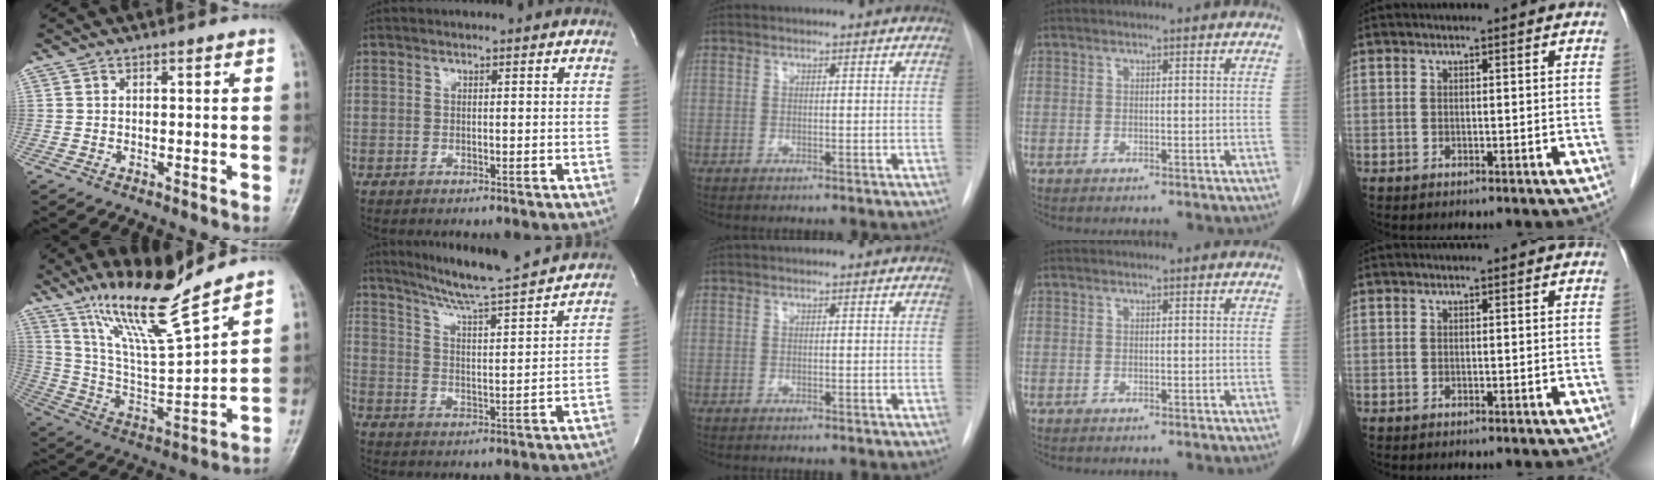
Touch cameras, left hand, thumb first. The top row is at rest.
{"thumb": {"total": 16.0, "force": [12.5, 0.8, 10.0], "torque": [-0.172, -0.072, 0.242]}, "index": {"total": 17.4, "force": [15.8, -0.9, 7.2], "torque": [-0.124, -0.015, 0.227]}}